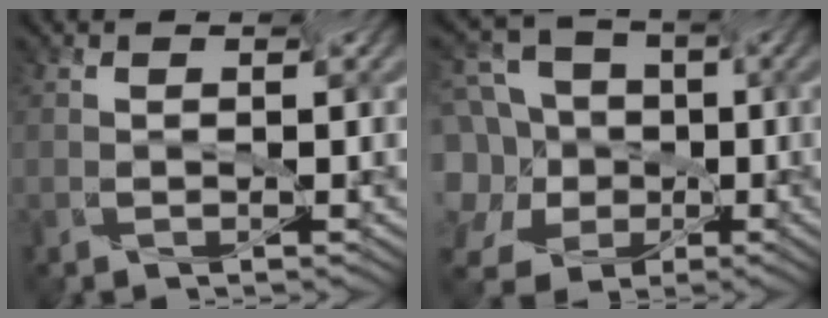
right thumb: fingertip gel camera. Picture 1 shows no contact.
{"total": 9.3, "force": [1.1, 7.6, 5.3], "torque": [-0.189, 0.037, 0.026]}